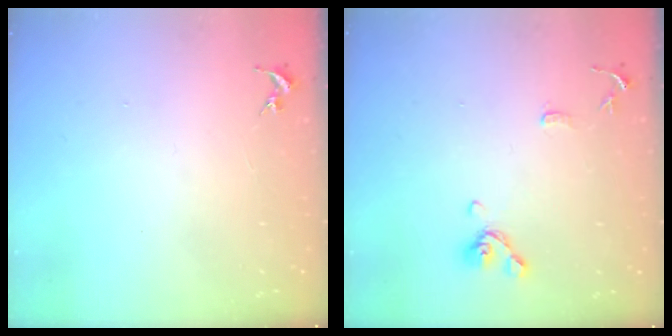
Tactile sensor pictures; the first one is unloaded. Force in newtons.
{"total": 10.2, "press": 10.0, "slide": 2.0}